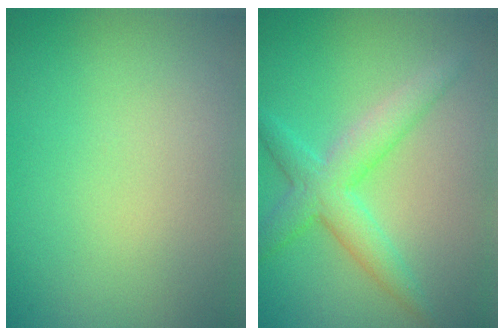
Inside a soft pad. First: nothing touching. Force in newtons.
{"total": 4.0, "press": 4.0, "slide": 0.1}